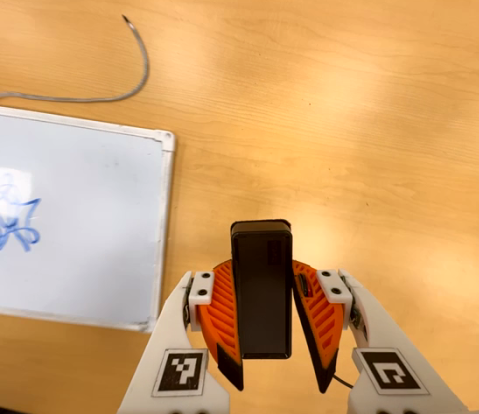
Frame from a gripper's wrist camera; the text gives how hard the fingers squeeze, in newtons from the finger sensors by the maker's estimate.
{"total": 7.0, "left": 6.2, "right": 7.8}